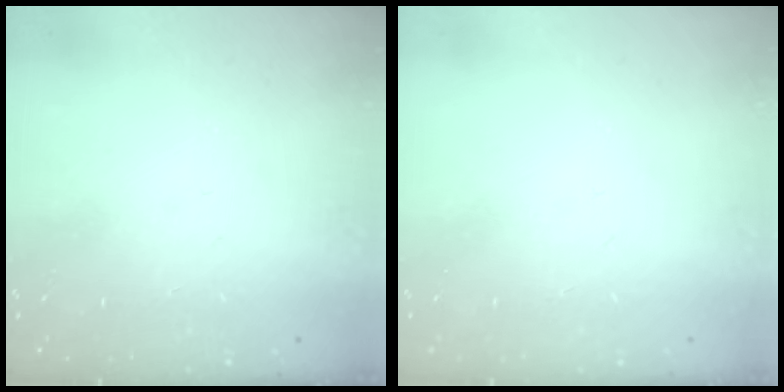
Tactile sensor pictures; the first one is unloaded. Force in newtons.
{"total": 0.0}